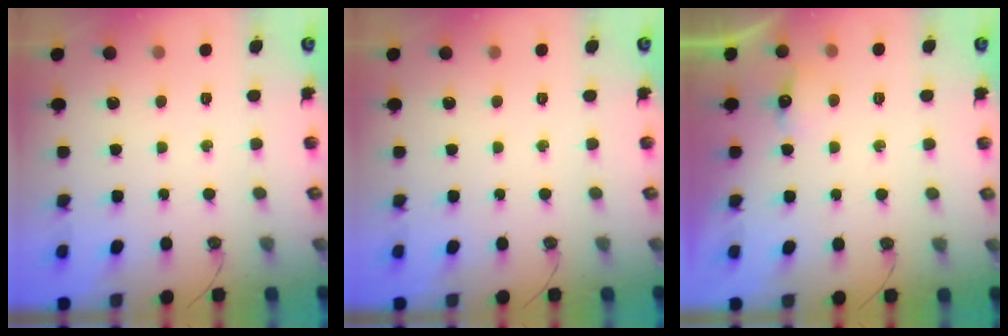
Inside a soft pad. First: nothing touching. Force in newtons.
{"total": 0.0}
{"total": 5.0, "press": 4.9, "slide": 0.9}